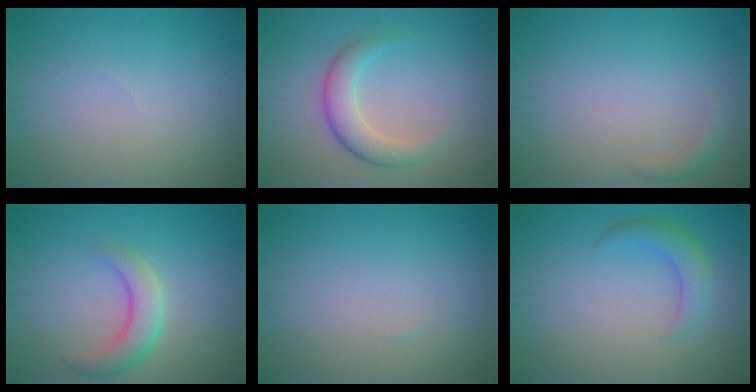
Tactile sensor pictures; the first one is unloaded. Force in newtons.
{"total": 3.6, "press": 3.6, "slide": 0.3}
{"total": 1.0, "press": 1.0, "slide": 0.0}
{"total": 3.4, "press": 3.4, "slide": 0.2}
{"total": 0.0}
{"total": 2.5, "press": 2.5, "slide": 0.2}